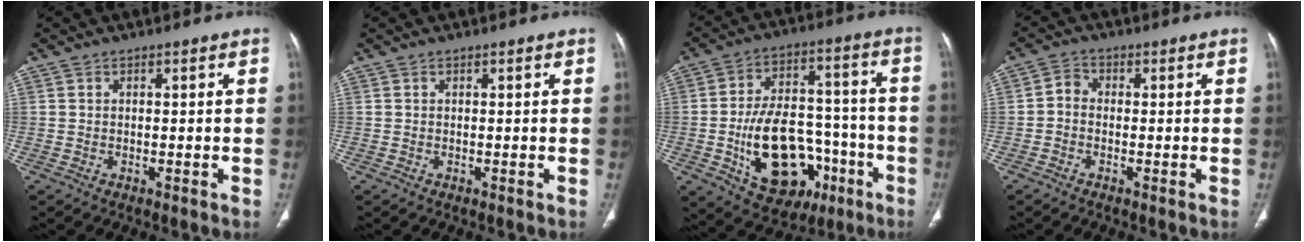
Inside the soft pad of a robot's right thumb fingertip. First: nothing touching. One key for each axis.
{"total": 0.0}
{"total": 21.0, "fx": -7.0, "fy": 13.1, "fz": 14.8, "tx": -0.208, "ty": 0.046, "tz": -0.091}
{"total": 0.9, "fx": -0.2, "fy": 0.7, "fz": 0.6, "tx": -0.008, "ty": 0.001, "tz": -0.006}